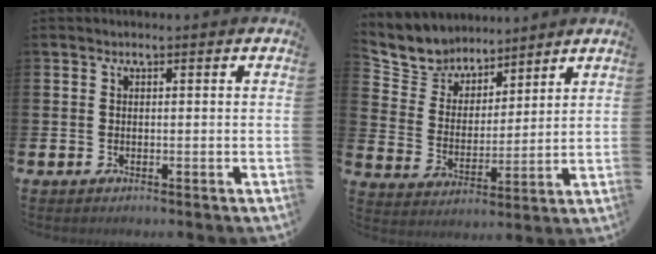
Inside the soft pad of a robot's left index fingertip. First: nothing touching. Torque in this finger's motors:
{"motor_torque": [1.62, -0.52, 0.12, 0.01]}